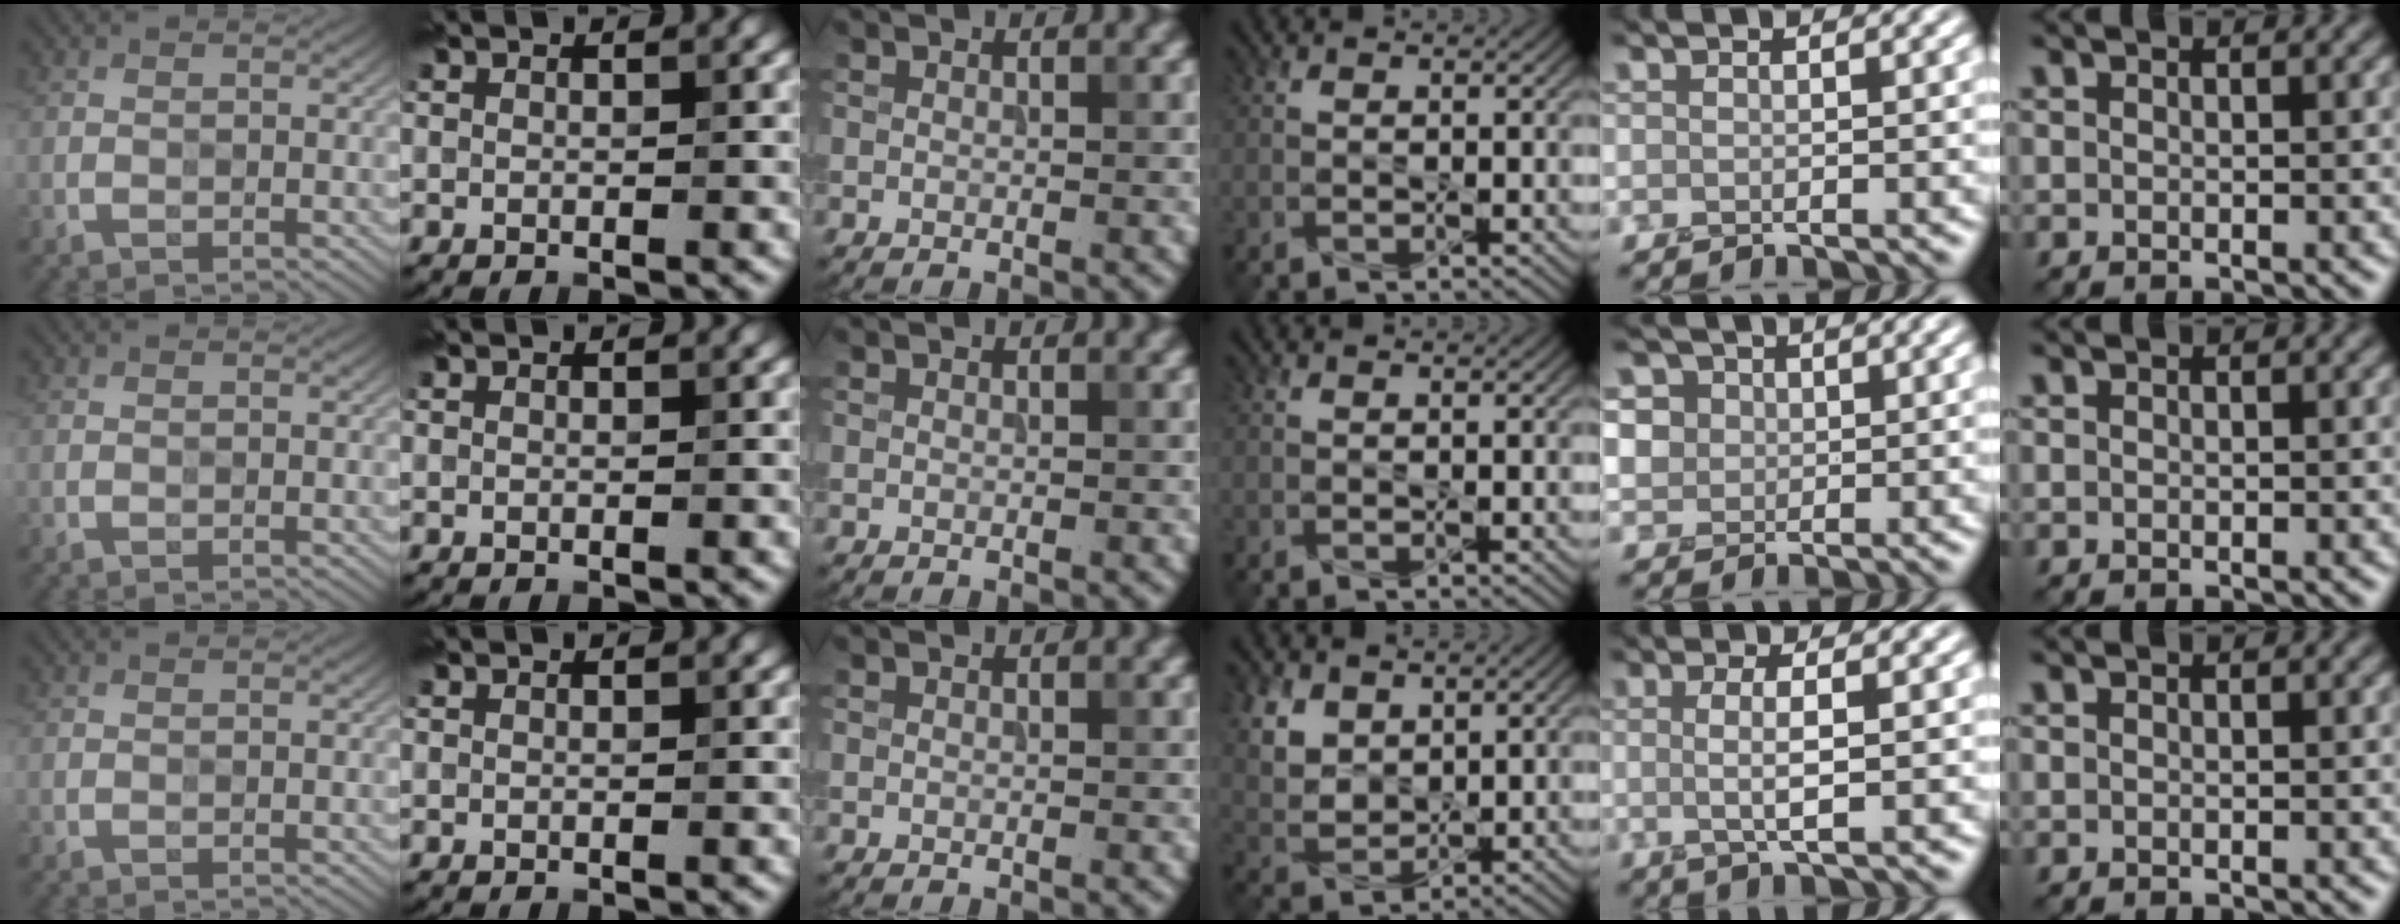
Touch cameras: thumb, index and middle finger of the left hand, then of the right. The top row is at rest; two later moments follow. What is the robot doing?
{"motion": "squeeze", "object": "foam earplug"}